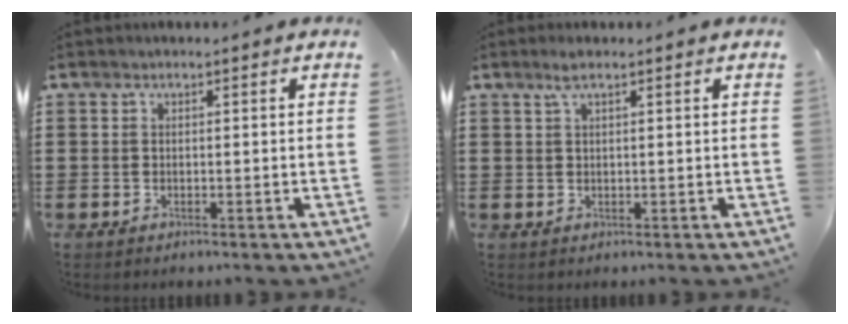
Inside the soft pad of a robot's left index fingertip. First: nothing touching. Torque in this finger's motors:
{"motor_torque": [0.53, -0.47, 0.20, 0.07]}